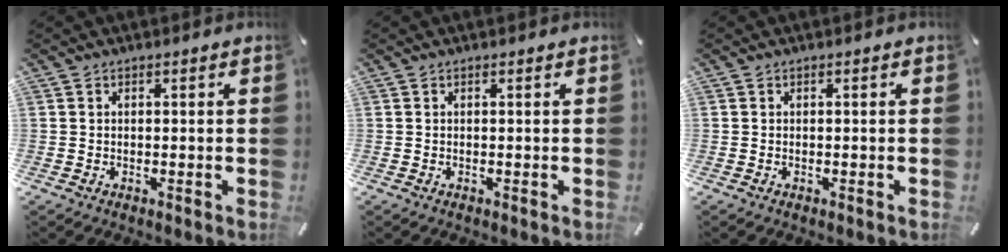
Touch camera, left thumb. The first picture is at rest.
{"total": 0.0}
{"total": 0.0}